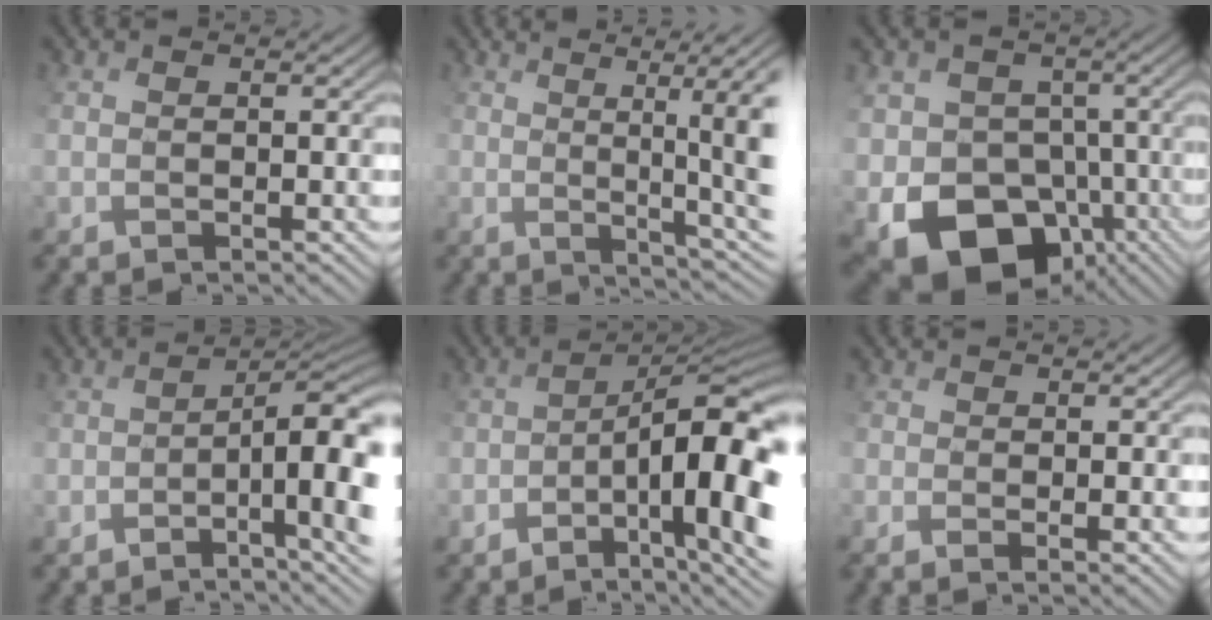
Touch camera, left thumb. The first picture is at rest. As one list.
[{"total": 10.2, "force": [0.9, 2.6, 9.9], "torque": [-0.129, 0.017, 0.031]}, {"total": 12.2, "force": [-4.6, 10.4, 4.4], "torque": [-0.103, -0.033, -0.070]}, {"total": 11.8, "force": [-4.3, 3.6, 10.4], "torque": [-0.138, 0.005, -0.045]}, {"total": 14.8, "force": [-4.8, 4.9, 13.2], "torque": [-0.185, -0.007, -0.055]}, {"total": 3.3, "force": [-0.9, 1.2, 3.0], "torque": [-0.048, -0.009, -0.005]}]